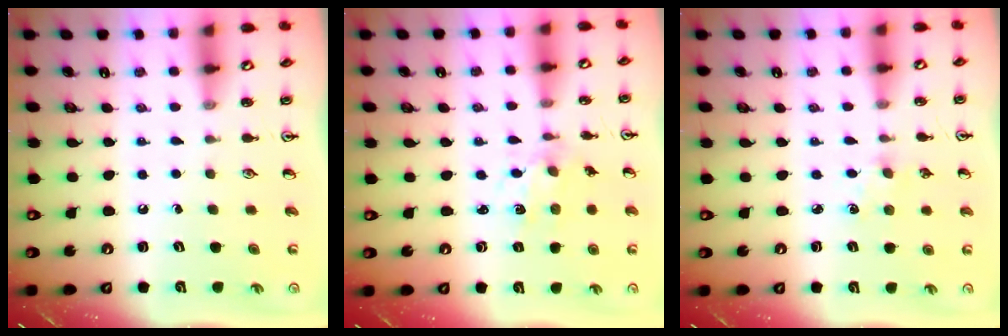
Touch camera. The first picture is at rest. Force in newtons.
{"total": 2.6, "press": 2.5, "slide": 0.4}
{"total": 2.2, "press": 2.2, "slide": 0.4}